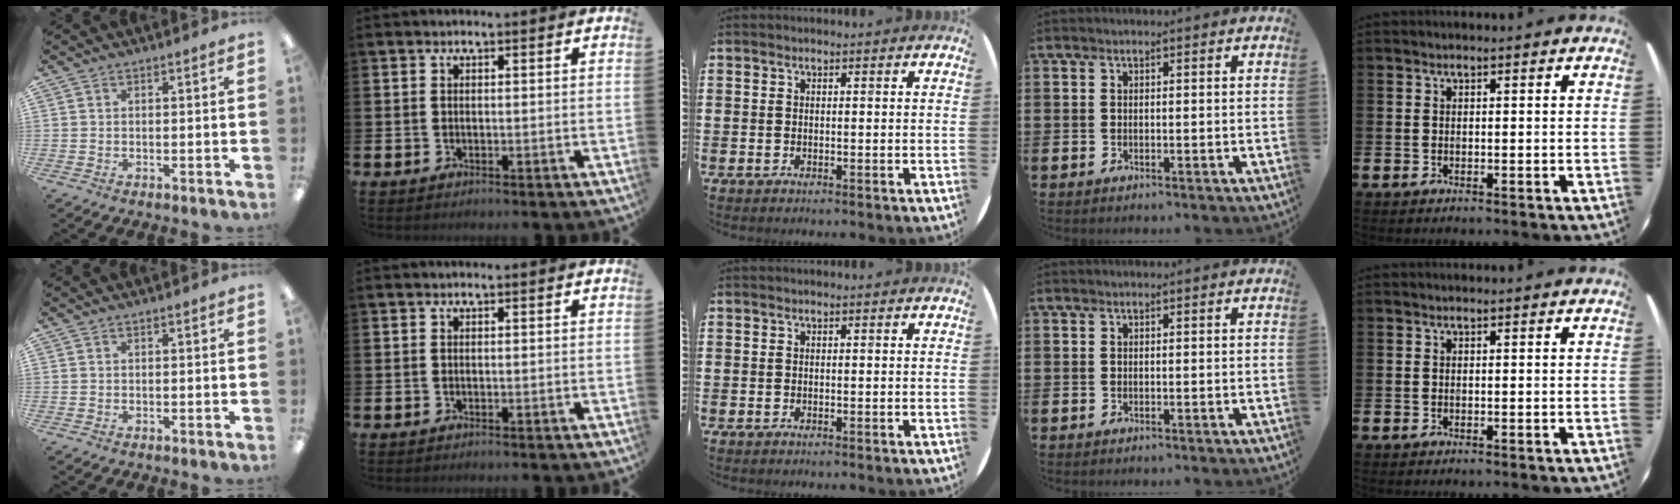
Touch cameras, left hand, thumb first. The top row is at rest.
{}